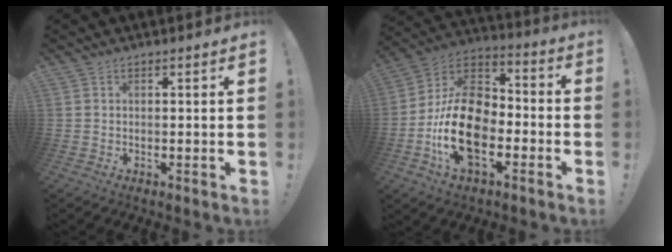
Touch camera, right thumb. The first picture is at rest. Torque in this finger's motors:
{"motor_torque": [2.44, 2.57, 1.49, -1.28, 0.46]}